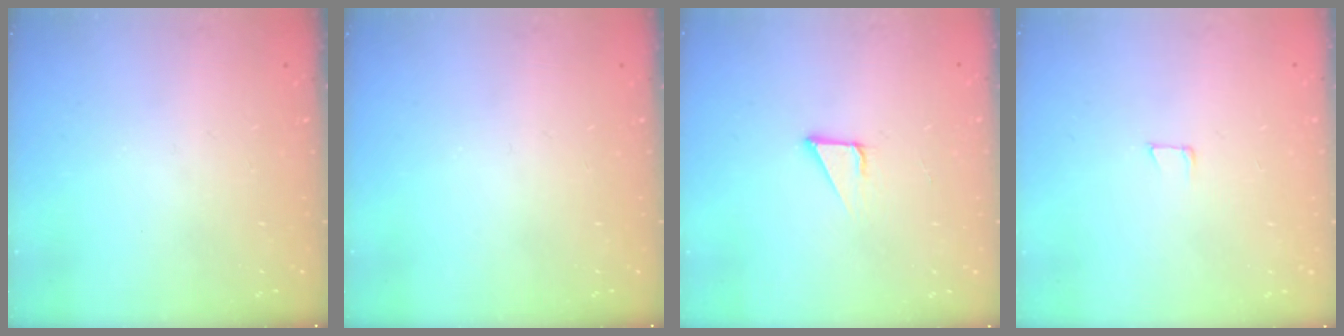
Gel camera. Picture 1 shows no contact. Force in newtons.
{"total": 0.0}
{"total": 3.2, "press": 3.2, "slide": 0.2}
{"total": 4.0, "press": 4.0, "slide": 0.3}